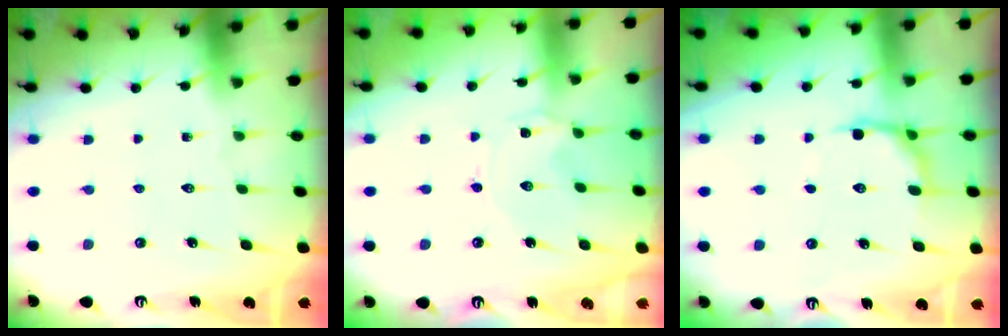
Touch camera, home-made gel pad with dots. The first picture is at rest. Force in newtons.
{"total": 0.0}
{"total": 5.9, "press": 5.3, "slide": 2.5}